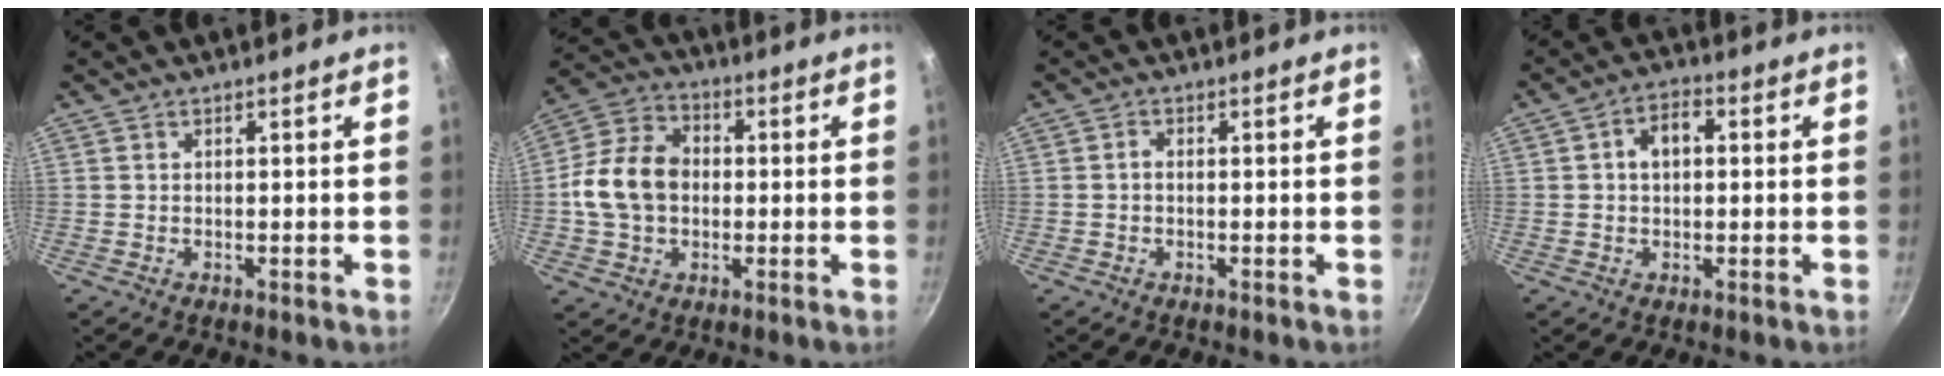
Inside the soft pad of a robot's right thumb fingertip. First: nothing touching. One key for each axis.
{"total": 12.6, "fx": -0.3, "fy": 9.5, "fz": 8.3, "tx": -0.131, "ty": 0.025, "tz": -0.021}
{"total": 1.1, "fx": -0.2, "fy": 0.8, "fz": 0.8, "tx": -0.014, "ty": 0.006, "tz": -0.005}
{"total": 5.5, "fx": 0.7, "fy": 3.7, "fz": 3.9, "tx": -0.041, "ty": 0.015, "tz": 0.005}